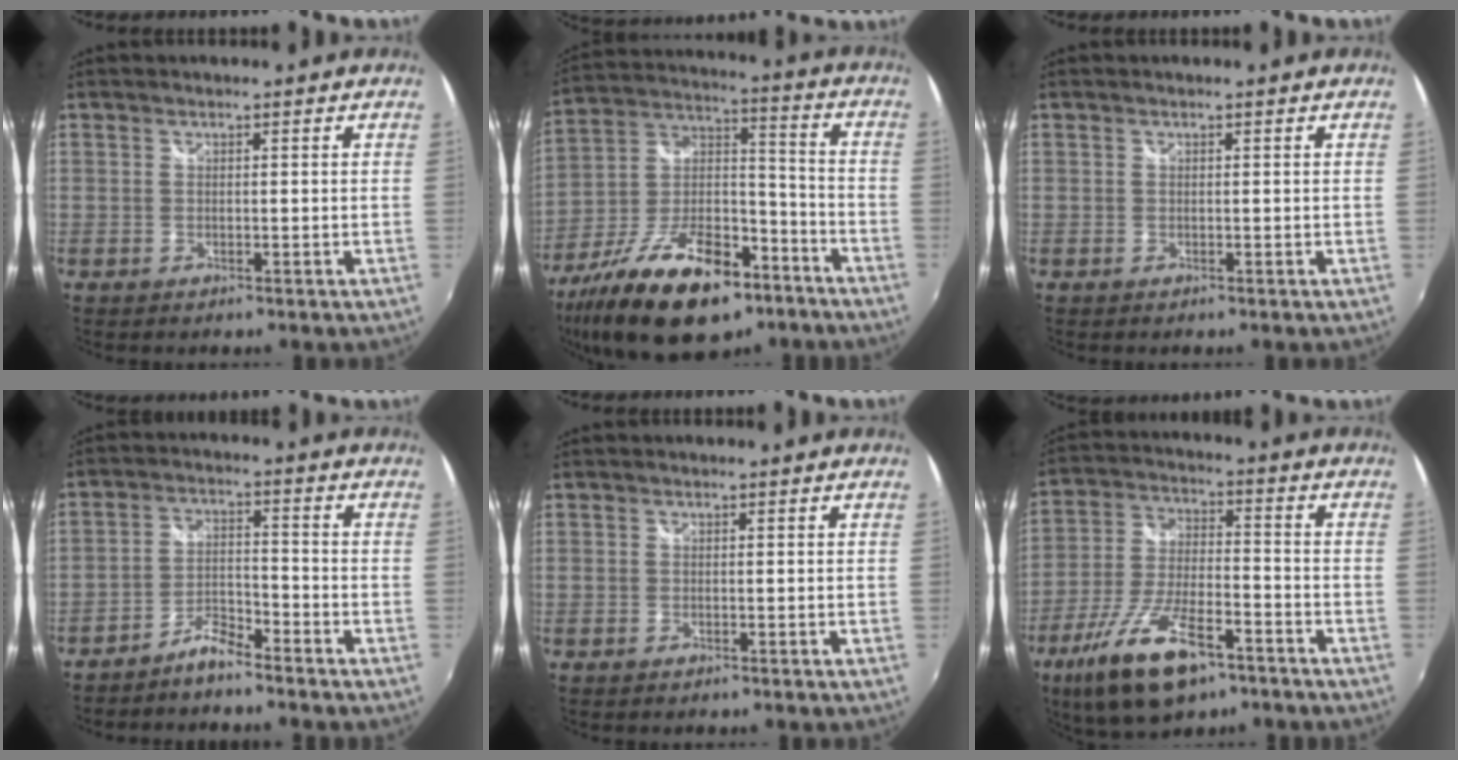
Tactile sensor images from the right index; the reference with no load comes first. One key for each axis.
{"total": 23.9, "fx": -14.4, "fy": 10.9, "fz": 15.6, "tx": -0.297, "ty": -0.016, "tz": -0.234}
{"total": 0.0}
{"total": 4.6, "fx": -4.2, "fy": 0.7, "fz": 1.7, "tx": -0.045, "ty": 0.010, "tz": -0.082}
{"total": 0.0}
{"total": 16.1, "fx": -9.7, "fy": 6.0, "fz": 11.4, "tx": -0.241, "ty": -0.033, "tz": -0.176}